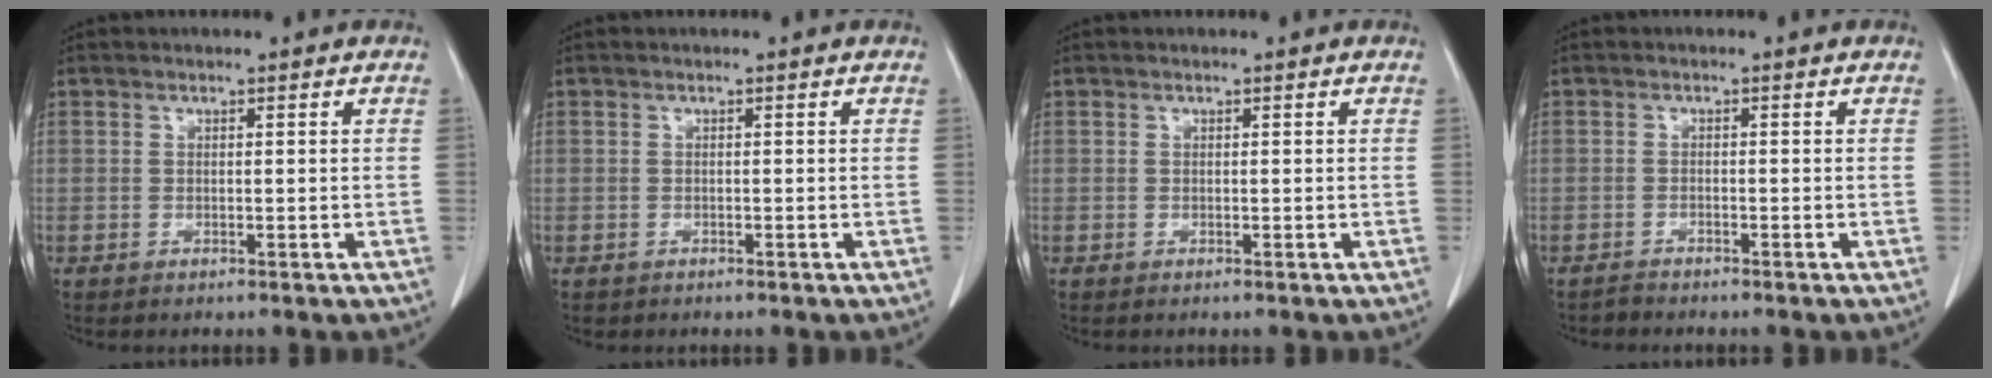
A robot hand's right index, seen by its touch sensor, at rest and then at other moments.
{"total": 0.7, "force": [-0.4, 0.6, -0.1], "torque": [-0.008, 0.005, -0.008]}
{"total": 0.0}
{"total": 1.1, "force": [-1.1, 0.1, -0.1], "torque": [0.000, -0.002, -0.019]}